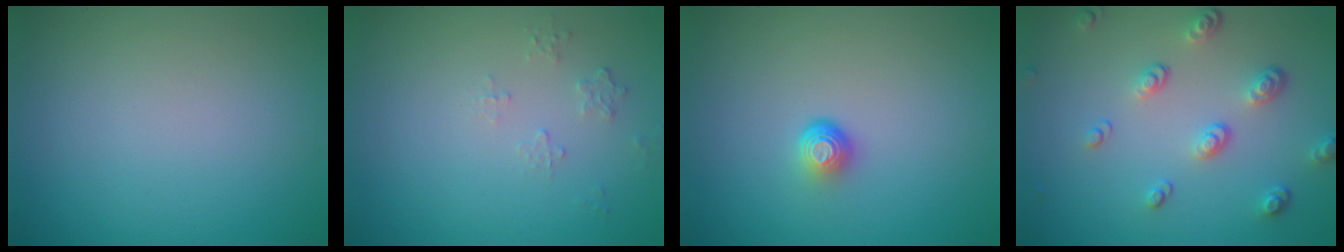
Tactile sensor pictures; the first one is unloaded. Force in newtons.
{"total": 0.7, "press": 0.5, "slide": 0.5}
{"total": 1.7, "press": 1.1, "slide": 1.3}
{"total": 3.2, "press": 2.5, "slide": 2.1}